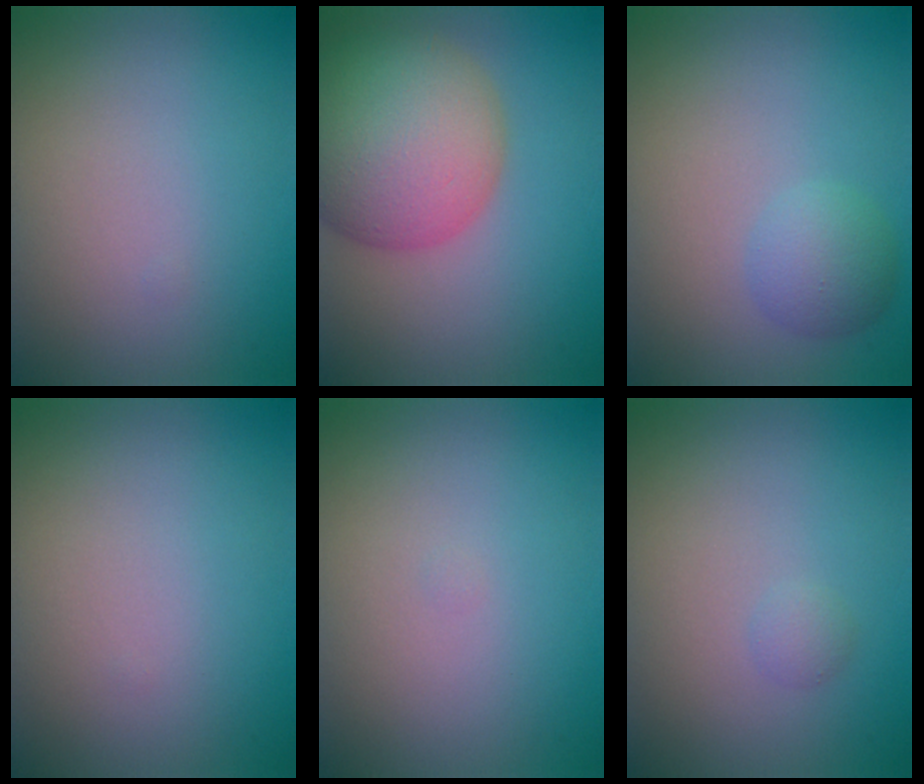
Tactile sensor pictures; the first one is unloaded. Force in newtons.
{"total": 11.4, "press": 11.3, "slide": 0.5}
{"total": 2.8, "press": 2.8, "slide": 0.1}
{"total": 0.0}
{"total": 0.0}
{"total": 0.8, "press": 0.8, "slide": 0.1}